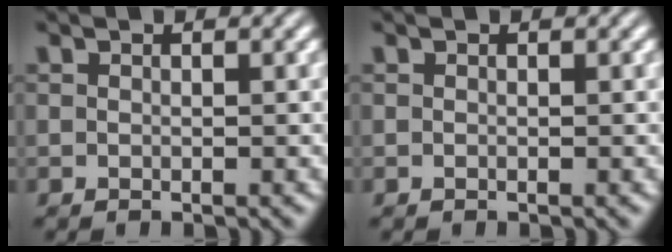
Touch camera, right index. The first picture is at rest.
{"total": 0.0}